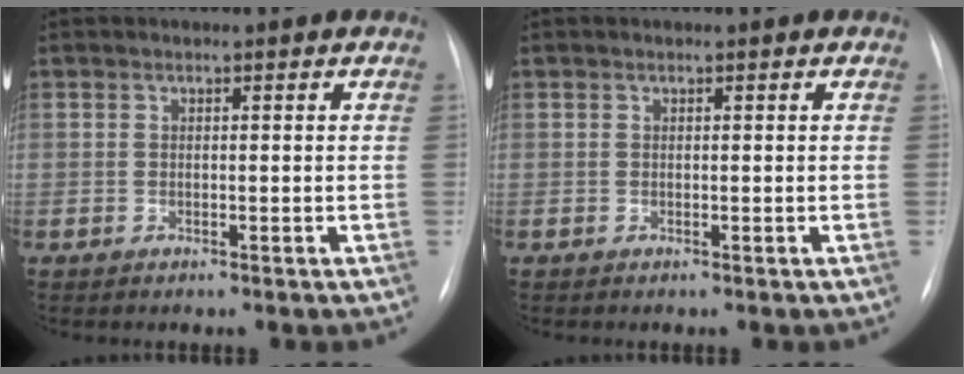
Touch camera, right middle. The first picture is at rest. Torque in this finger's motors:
{"motor_torque": [0.25, -0.21, 0.05, 0.00]}